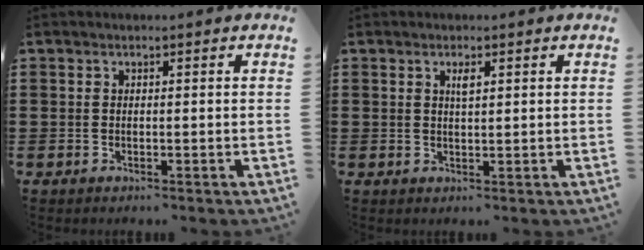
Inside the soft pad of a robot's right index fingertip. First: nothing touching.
{"total": 1.6, "force": [0.7, 0.4, 1.4], "torque": [-0.021, 0.000, 0.009]}